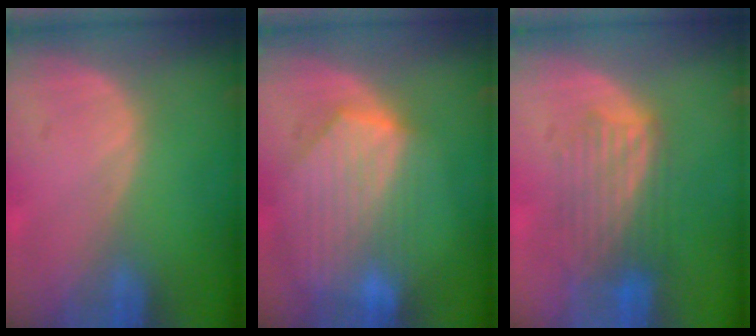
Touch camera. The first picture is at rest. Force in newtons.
{"total": 9.3, "press": 8.2, "slide": 4.3}
{"total": 6.3, "press": 6.3, "slide": 0.6}